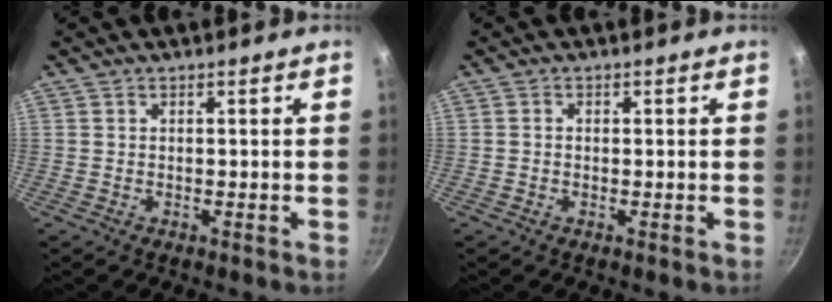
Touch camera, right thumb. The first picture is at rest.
{"total": 0.8, "force": [-0.1, 0.7, 0.4], "torque": [-0.006, 0.005, -0.001]}